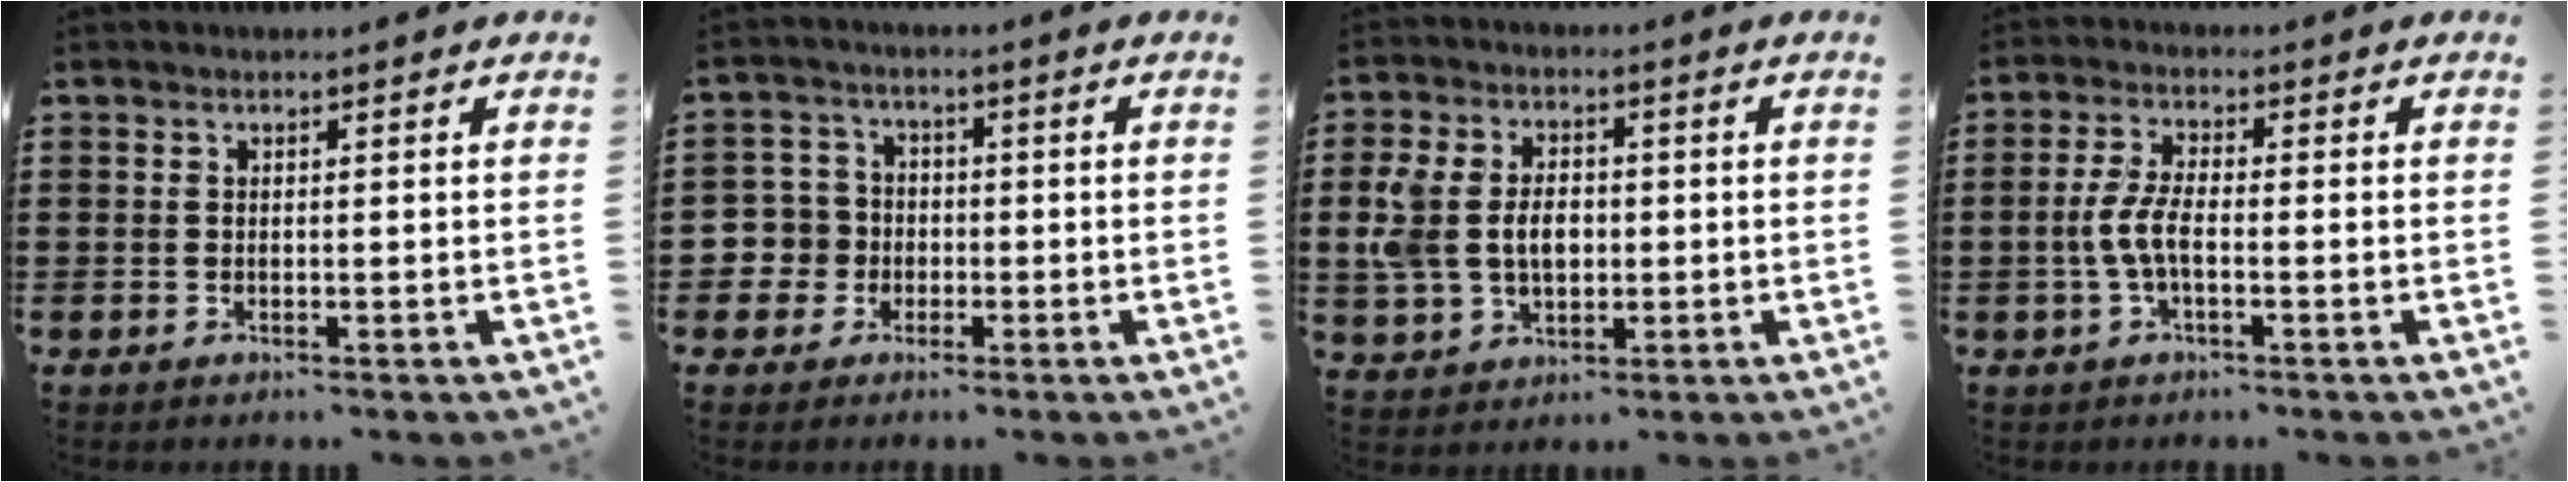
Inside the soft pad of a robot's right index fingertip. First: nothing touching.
{"total": 5.2, "force": [-1.1, 5.1, 0.6], "torque": [-0.047, 0.012, -0.026]}
{"total": 6.7, "force": [0.0, 5.1, 4.4], "torque": [-0.102, 0.007, -0.005]}
{"total": 4.8, "force": [-1.2, 1.7, 4.4], "torque": [-0.112, -0.006, -0.031]}